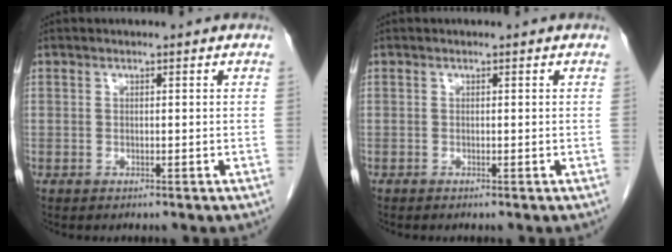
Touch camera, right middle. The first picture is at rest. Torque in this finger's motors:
{"motor_torque": [-0.17, 0.05, 0.01, -0.01]}